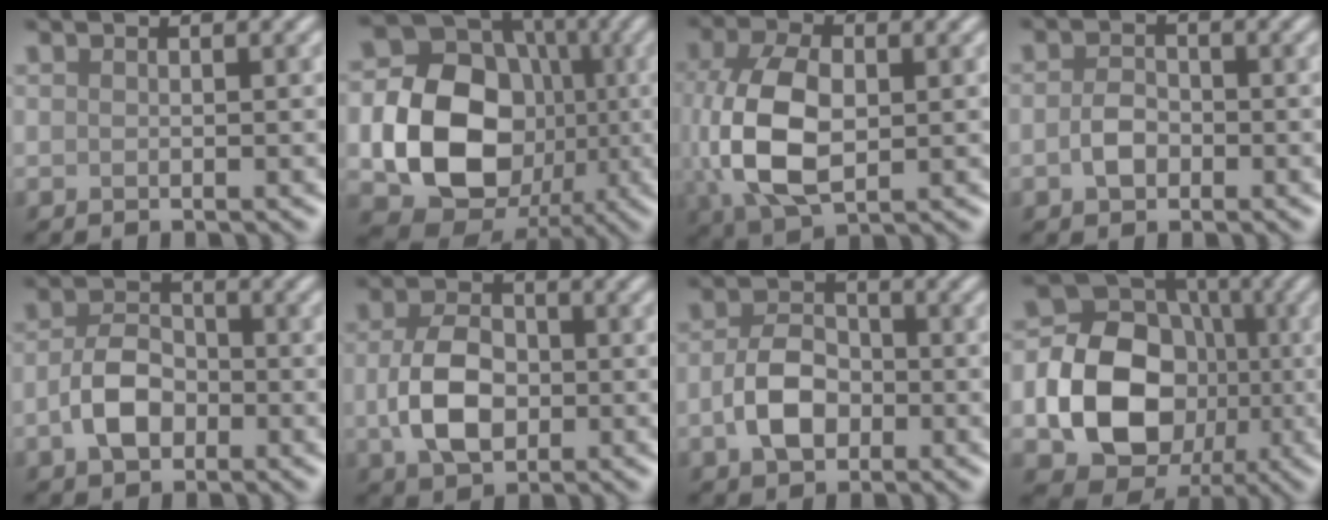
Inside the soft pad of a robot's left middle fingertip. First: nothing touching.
{"total": 13.2, "force": [-1.6, 10.7, 7.7], "torque": [-0.136, -0.013, -0.038]}
{"total": 8.9, "force": [0.0, 5.6, 6.9], "torque": [-0.168, -0.004, 0.006]}
{"total": 2.2, "force": [-0.6, 1.6, 1.4], "torque": [-0.029, 0.001, -0.016]}
{"total": 4.2, "force": [-1.3, 2.9, 2.8], "torque": [-0.057, 0.004, -0.029]}
{"total": 5.8, "force": [-0.6, 3.9, 4.2], "torque": [-0.093, -0.003, -0.013]}
{"total": 4.6, "force": [-1.2, 3.1, 3.1], "torque": [-0.061, 0.003, -0.026]}
{"total": 11.9, "force": [-2.1, 9.4, 7.0], "torque": [-0.128, -0.008, -0.049]}